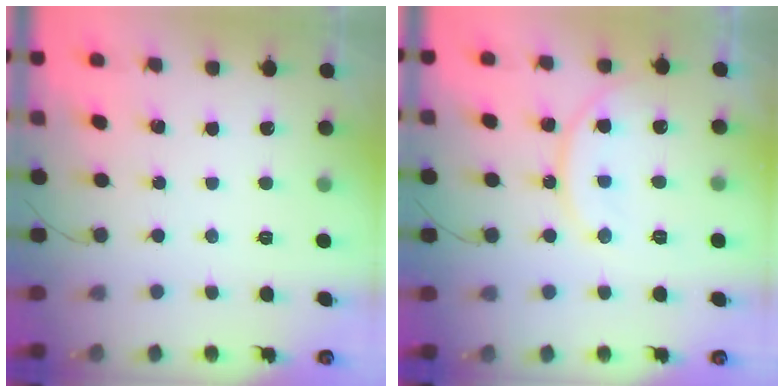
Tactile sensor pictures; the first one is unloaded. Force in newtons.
{"total": 12.4, "press": 12.4, "slide": 1.0}